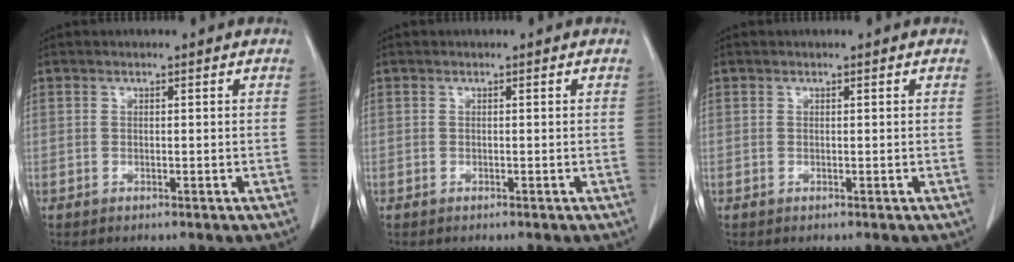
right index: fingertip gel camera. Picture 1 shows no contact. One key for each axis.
{"total": 0.0}
{"total": 0.0}